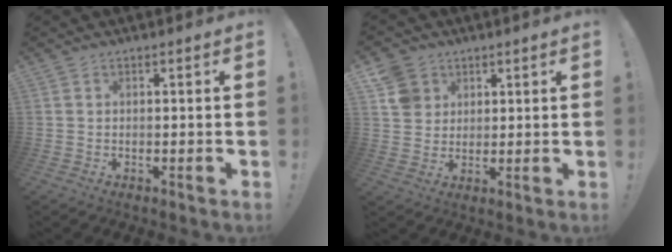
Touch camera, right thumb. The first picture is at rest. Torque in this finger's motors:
{"motor_torque": [0.16, 0.21, 0.43, 0.21, -0.04]}